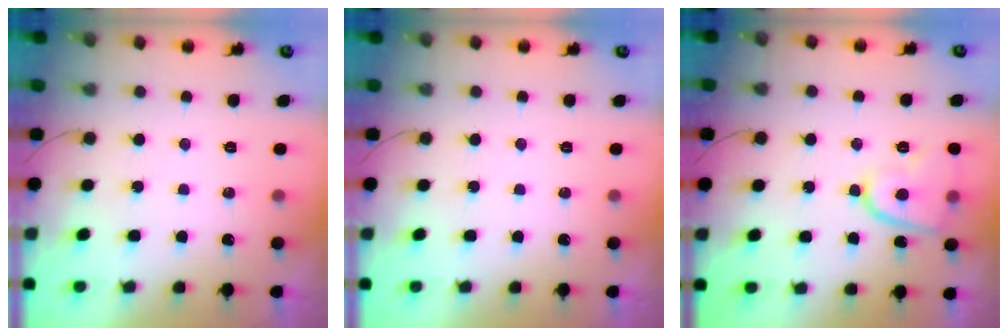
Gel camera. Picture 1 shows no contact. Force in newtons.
{"total": 0.0}
{"total": 9.6, "press": 9.6, "slide": 1.1}